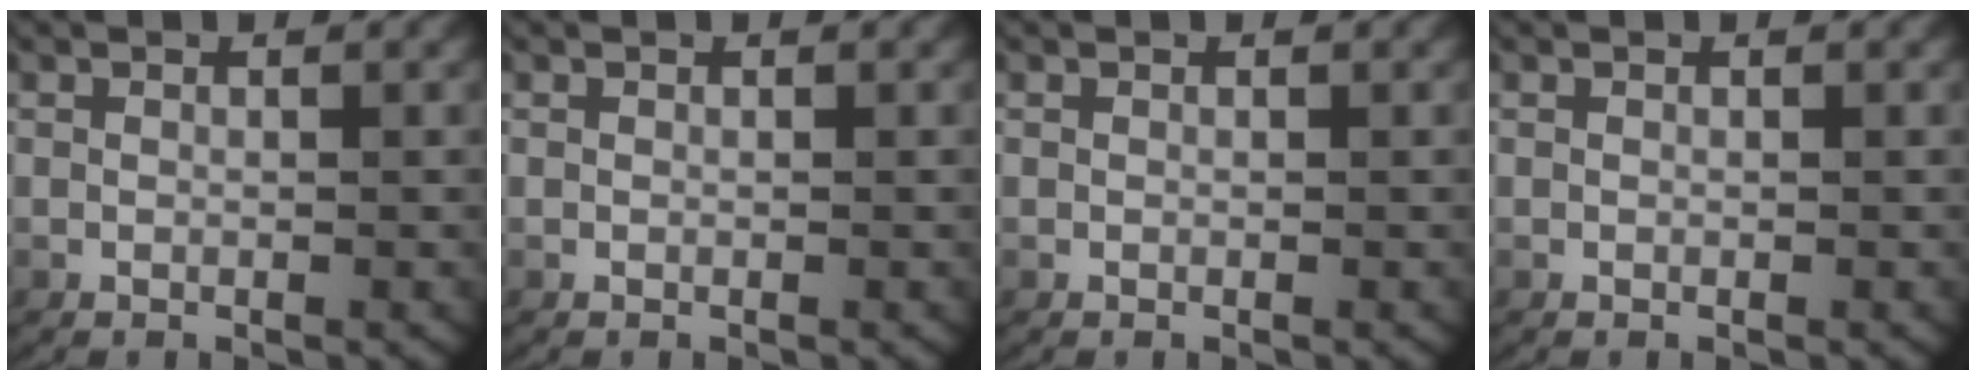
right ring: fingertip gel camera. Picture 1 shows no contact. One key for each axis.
{"total": 0.0}
{"total": 0.0}
{"total": 0.0}